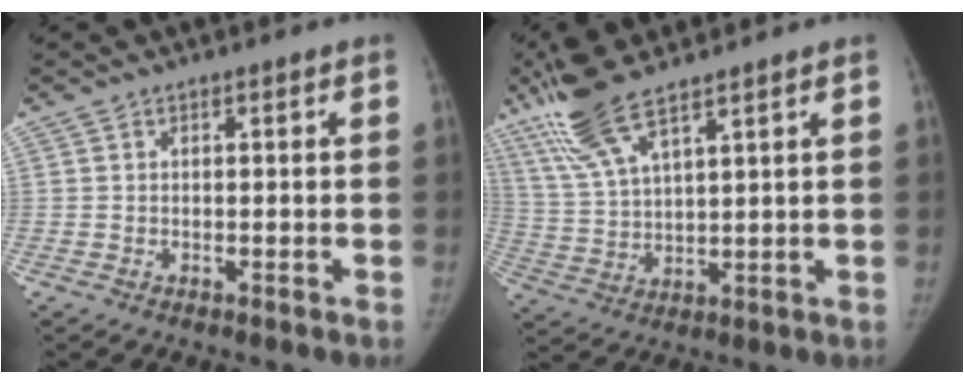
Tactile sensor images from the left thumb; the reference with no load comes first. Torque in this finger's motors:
{"motor_torque": [0.89, -0.58, 1.20, -1.50, 0.46]}